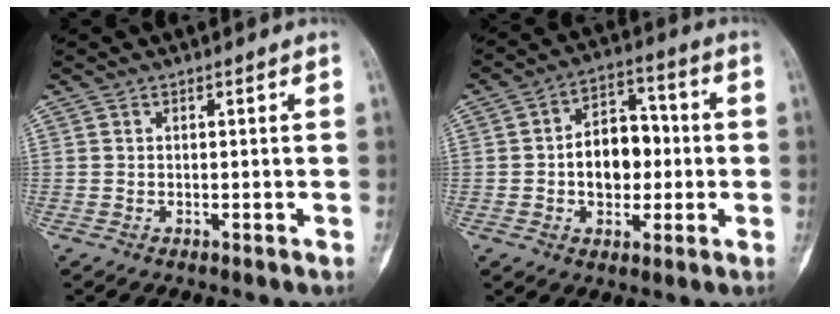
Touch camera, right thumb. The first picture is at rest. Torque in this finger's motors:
{"motor_torque": [1.29, 1.27, 0.64, -0.56, 0.06]}